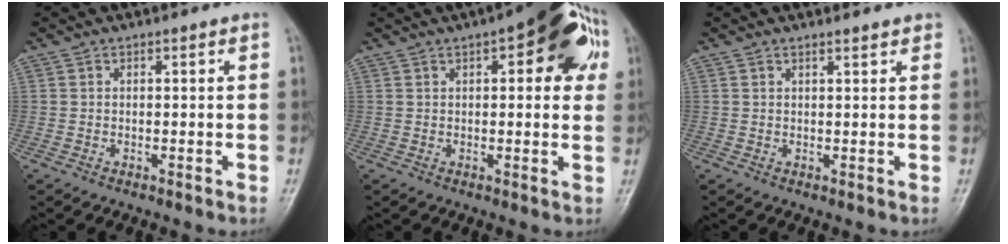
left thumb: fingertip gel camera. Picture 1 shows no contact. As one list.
[{"total": 14.8, "force": [5.5, 5.8, 12.5], "torque": [-0.123, 0.007, 0.060]}, {"total": 1.5, "force": [1.3, 0.4, 0.7], "torque": [-0.008, -0.007, 0.017]}]